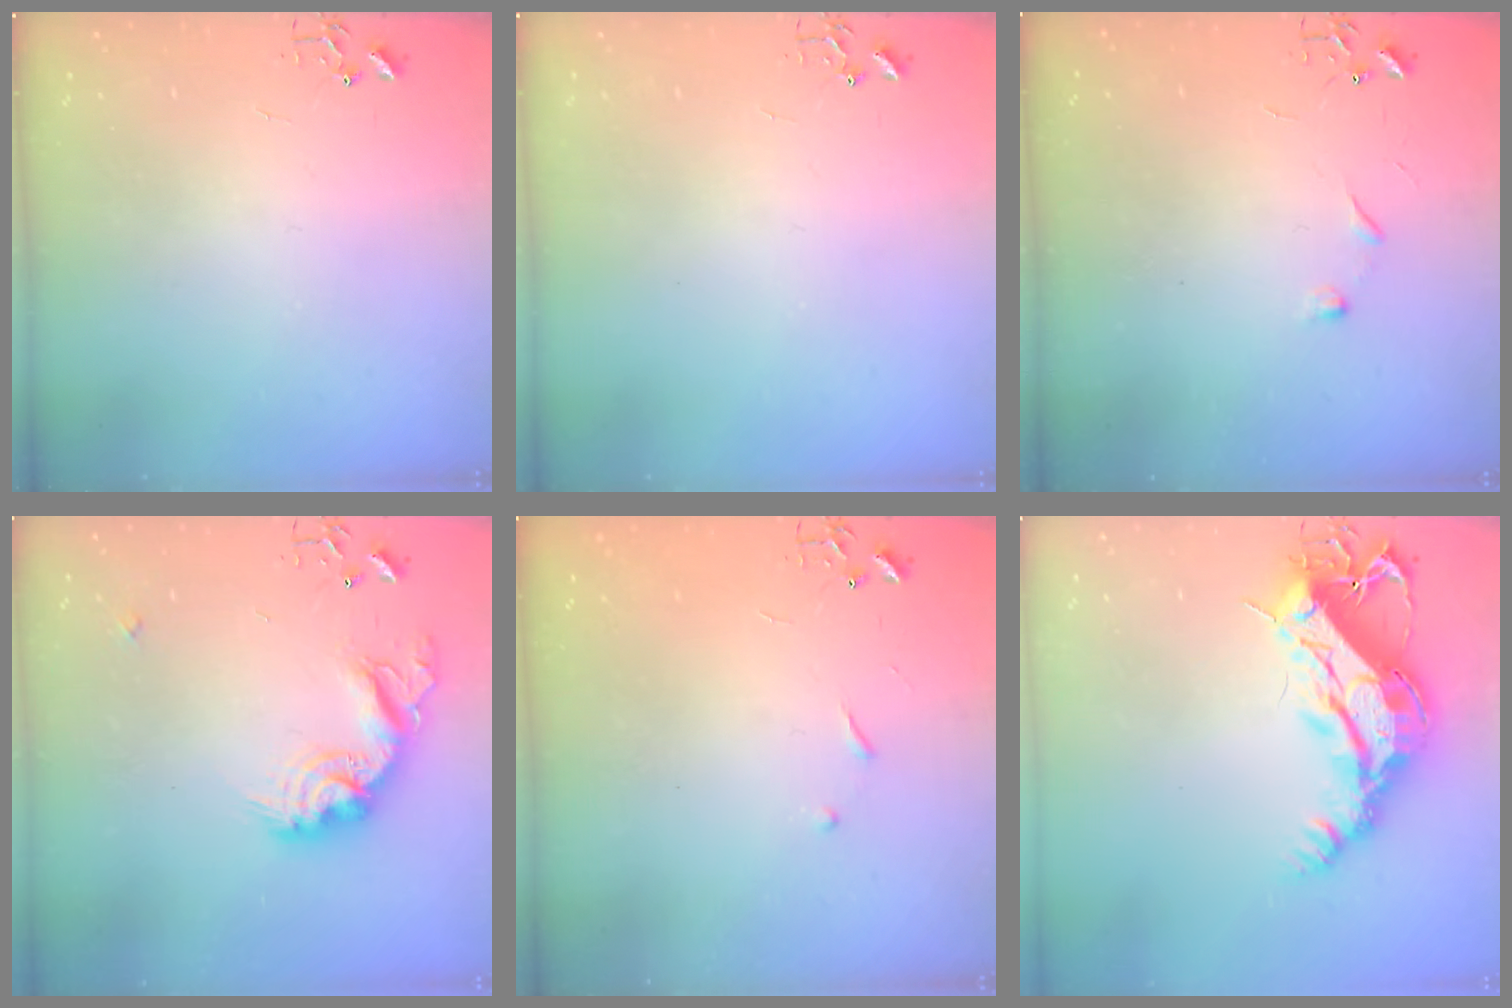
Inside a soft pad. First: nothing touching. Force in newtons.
{"total": 0.0}
{"total": 4.3, "press": 4.3, "slide": 0.6}
{"total": 17.9, "press": 17.8, "slide": 1.1}
{"total": 4.0, "press": 3.9, "slide": 0.6}
{"total": 20.3, "press": 20.2, "slide": 2.1}